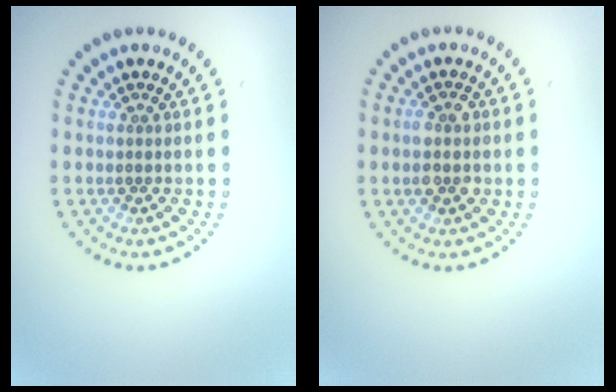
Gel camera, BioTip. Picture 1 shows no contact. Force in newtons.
{"total": 2.7, "press": 2.7, "slide": 0.2}